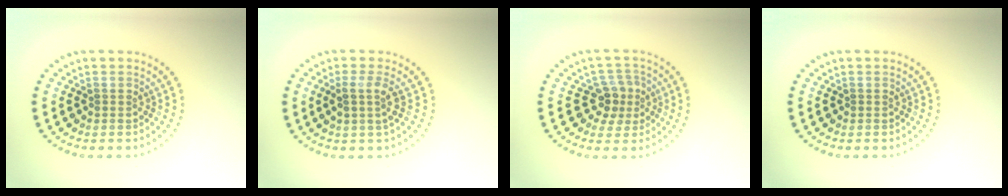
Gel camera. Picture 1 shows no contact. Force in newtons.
{"total": 2.0, "press": 1.5, "slide": 1.3}
{"total": 2.9, "press": 2.5, "slide": 1.4}
{"total": 0.0}